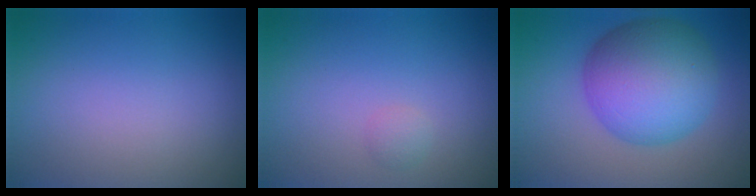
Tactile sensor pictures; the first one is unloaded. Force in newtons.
{"total": 0.8, "press": 0.8, "slide": 0.0}
{"total": 9.7, "press": 9.7, "slide": 0.1}